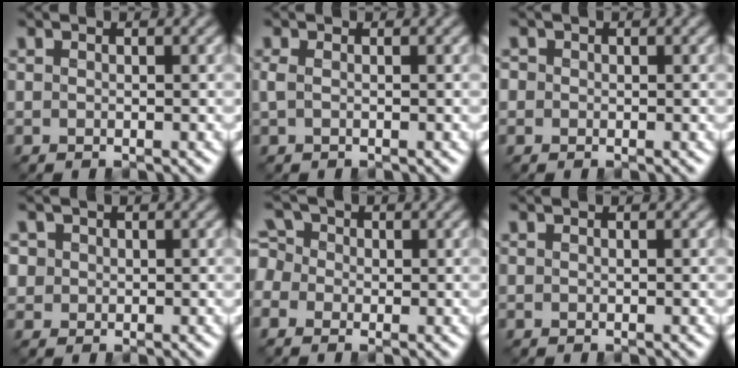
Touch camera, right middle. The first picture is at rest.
{"total": 0.9, "force": [0.0, 0.4, 0.8], "torque": [-0.022, 0.000, -0.004]}
{"total": 0.9, "force": [-0.1, 0.9, 0.1], "torque": [0.002, -0.002, -0.006]}
{"total": 1.4, "force": [0.3, 1.4, 0.2], "torque": [-0.004, -0.006, 0.014]}
{"total": 4.0, "force": [-0.1, 3.5, 1.8], "torque": [-0.048, 0.021, -0.024]}
{"total": 0.0}